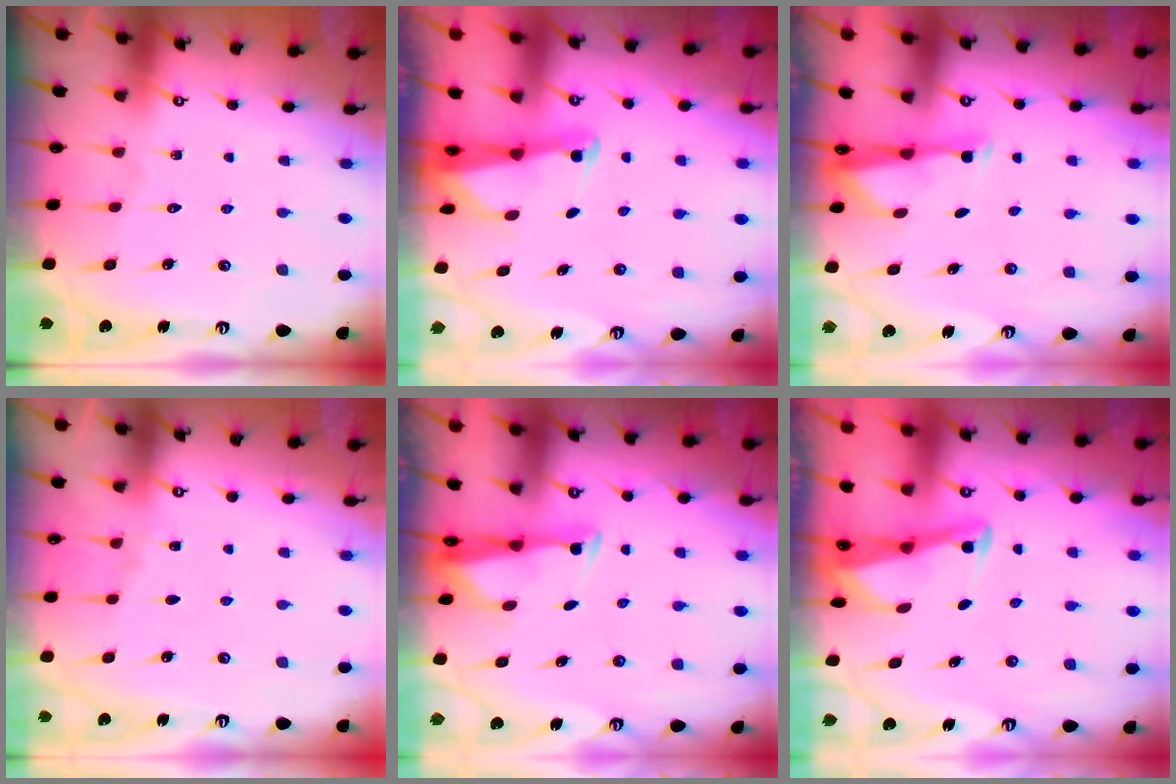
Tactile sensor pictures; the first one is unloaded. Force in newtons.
{"total": 2.6, "press": 2.6, "slide": 0.3}
{"total": 2.9, "press": 2.9, "slide": 0.5}
{"total": 2.6, "press": 2.6, "slide": 0.4}
{"total": 3.0, "press": 2.9, "slide": 0.8}
{"total": 3.0, "press": 3.0, "slide": 0.4}